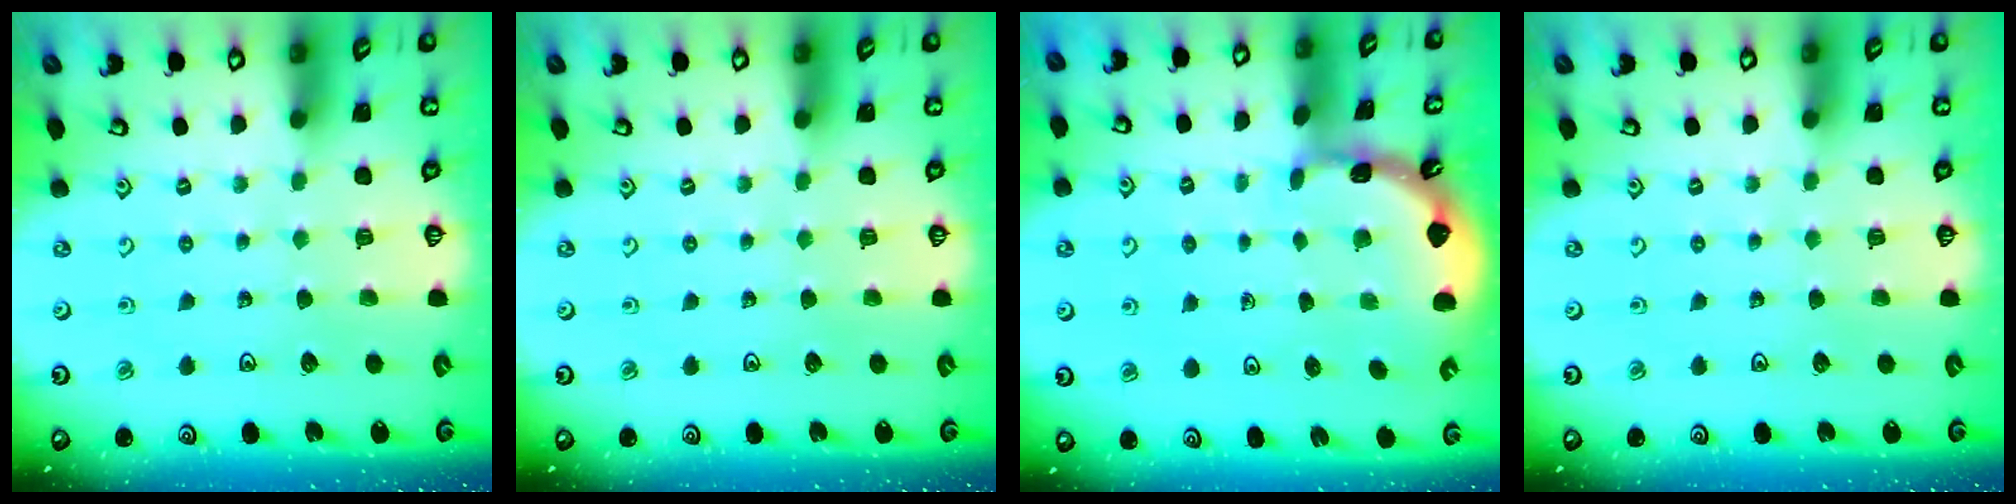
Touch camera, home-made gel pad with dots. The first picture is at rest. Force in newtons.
{"total": 0.0}
{"total": 1.6, "press": 1.6, "slide": 0.2}
{"total": 0.0}